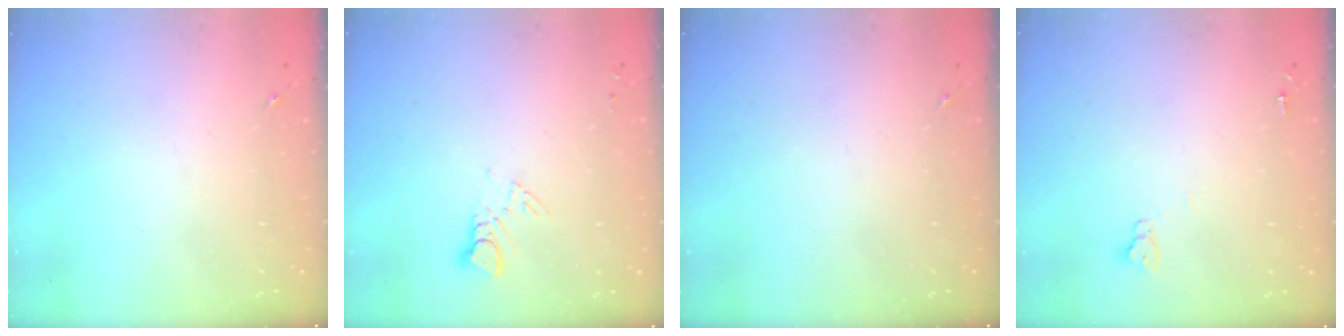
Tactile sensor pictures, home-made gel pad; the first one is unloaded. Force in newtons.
{"total": 3.8, "press": 3.8, "slide": 0.3}
{"total": 0.0}
{"total": 3.8, "press": 3.8, "slide": 0.3}